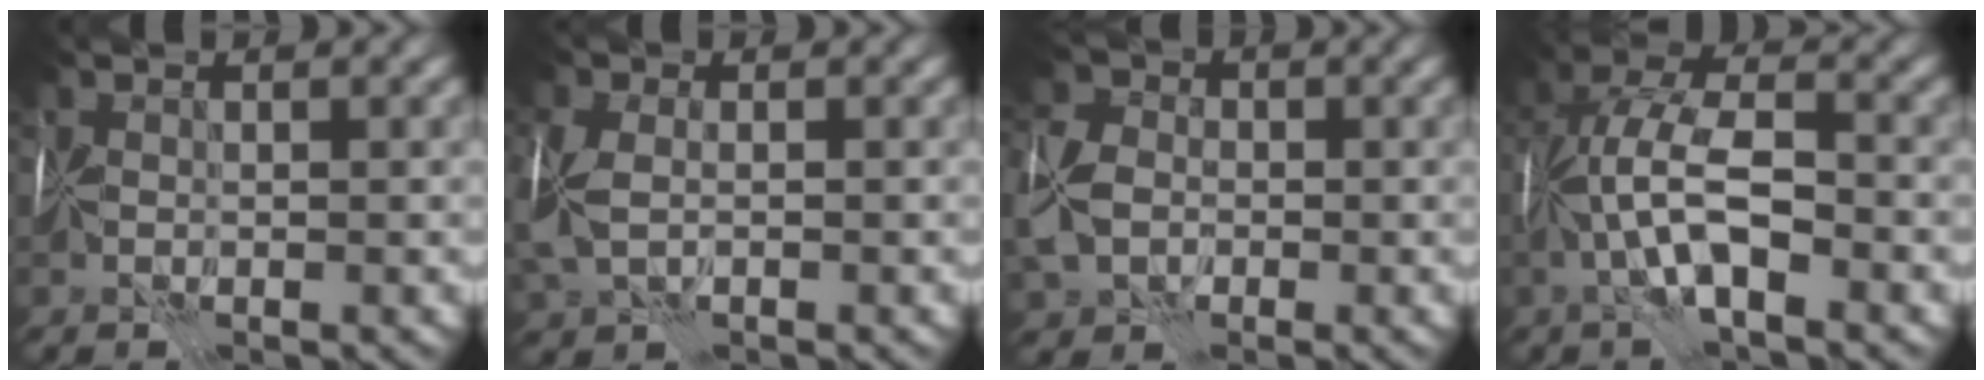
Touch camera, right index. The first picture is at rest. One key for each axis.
{"total": 4.6, "fx": -0.6, "fy": 3.3, "fz": 3.1, "tx": -0.084, "ty": -0.004, "tz": -0.008}
{"total": 6.5, "fx": -1.6, "fy": 5.1, "fz": 3.6, "tx": -0.095, "ty": -0.003, "tz": -0.043}
{"total": 6.9, "fx": -1.8, "fy": 2.3, "fz": 6.2, "tx": -0.126, "ty": 0.024, "tz": -0.039}